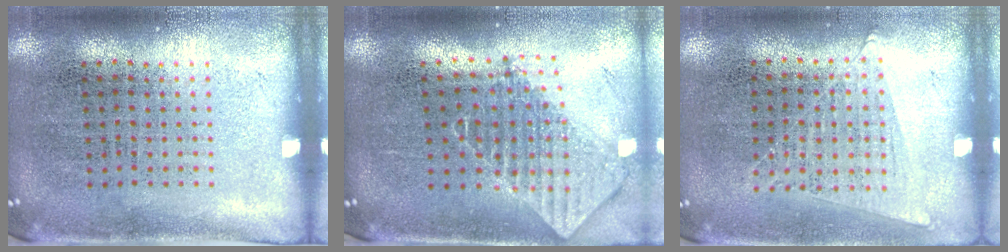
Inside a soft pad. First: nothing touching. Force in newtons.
{"total": 2.0, "press": 1.6, "slide": 1.2}
{"total": 0.7, "press": 0.5, "slide": 0.5}